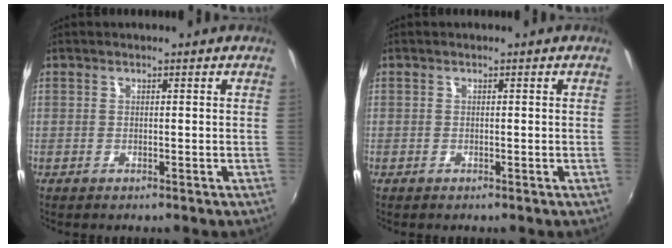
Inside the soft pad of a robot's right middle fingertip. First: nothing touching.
{"total": 0.0}